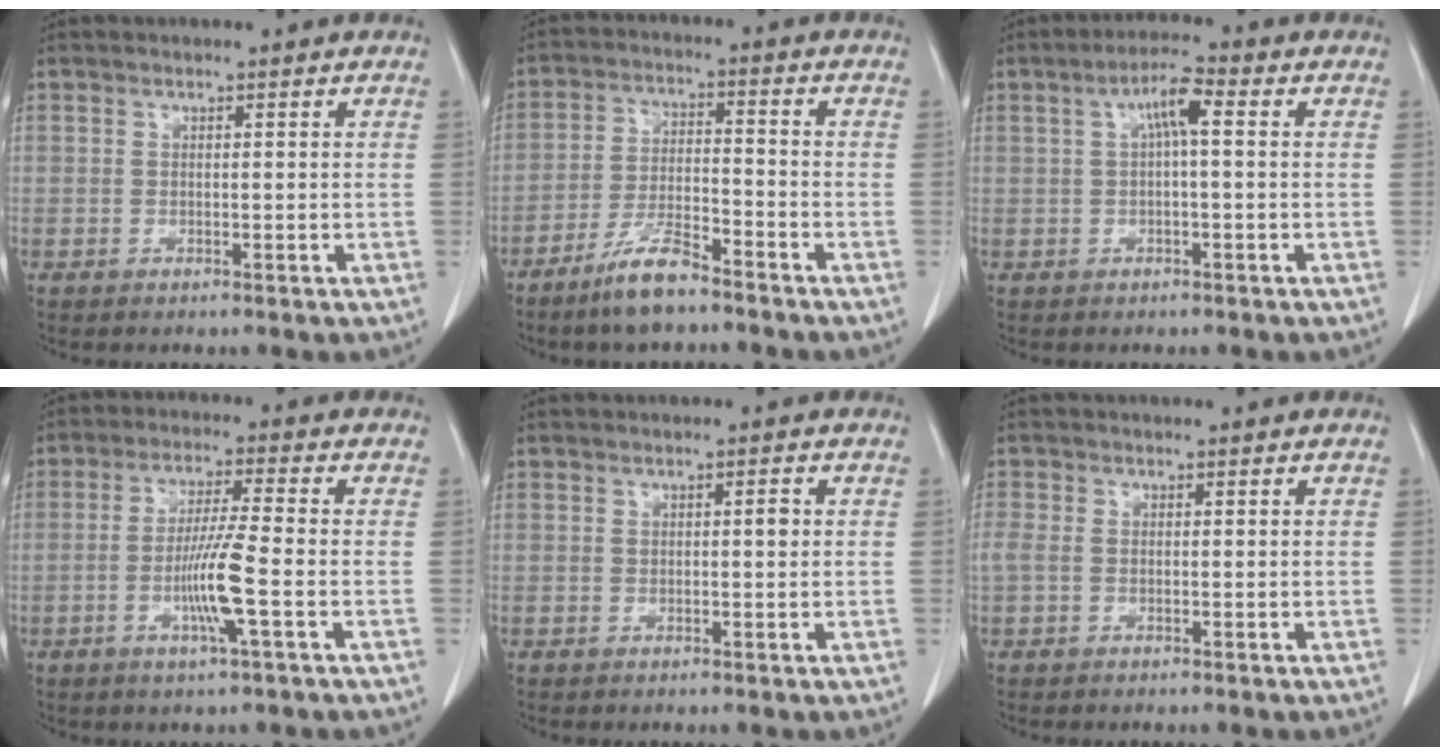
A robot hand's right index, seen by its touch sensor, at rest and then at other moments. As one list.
[{"total": 7.7, "force": [-5.9, 1.3, 4.7], "torque": [-0.099, -0.012, -0.111]}, {"total": 4.4, "force": [0.8, 0.6, 4.3], "torque": [-0.079, 0.014, 0.012]}, {"total": 7.6, "force": [-2.2, -0.7, 7.2], "torque": [-0.137, -0.009, -0.045]}, {"total": 1.3, "force": [0.3, 0.4, 1.2], "torque": [-0.020, 0.002, 0.005]}, {"total": 2.1, "force": [-0.2, 1.4, 1.6], "torque": [-0.055, 0.011, -0.002]}]